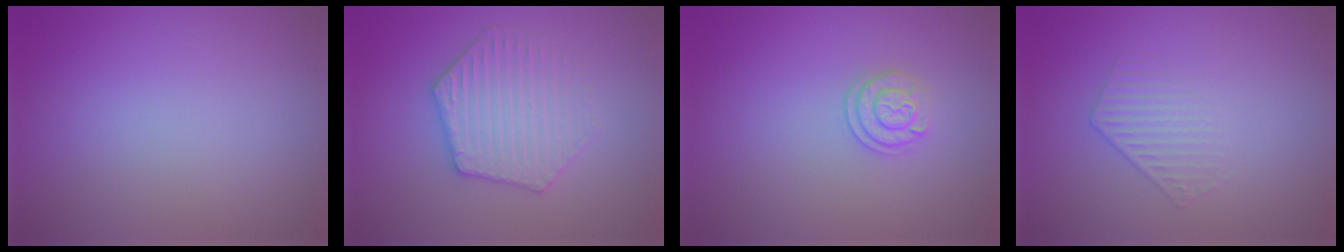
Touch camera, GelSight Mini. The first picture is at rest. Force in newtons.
{"total": 4.0, "press": 3.9, "slide": 0.9}
{"total": 2.0, "press": 1.8, "slide": 0.9}
{"total": 1.3, "press": 0.6, "slide": 1.2}